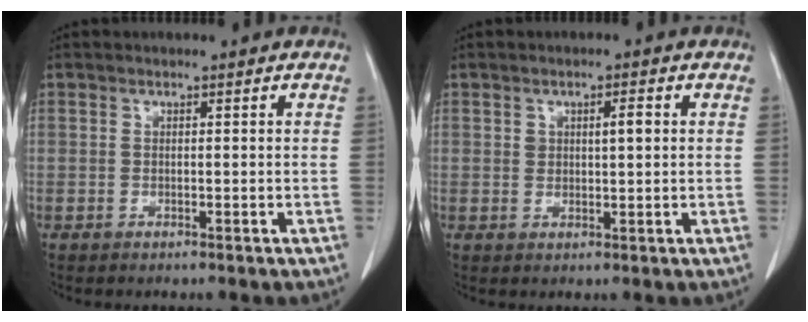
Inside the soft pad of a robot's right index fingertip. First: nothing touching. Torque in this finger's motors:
{"motor_torque": [0.01, -0.04, -0.02, -0.01]}